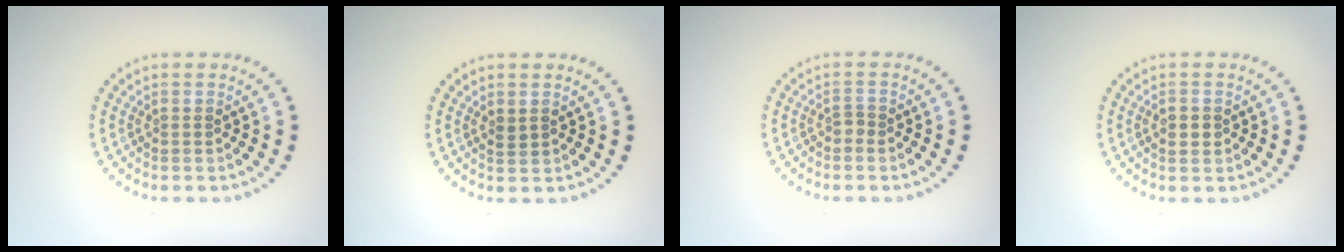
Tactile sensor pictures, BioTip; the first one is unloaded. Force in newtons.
{"total": 0.8, "press": 0.8, "slide": 0.3}
{"total": 0.9, "press": 0.6, "slide": 0.6}
{"total": 1.2, "press": 1.2, "slide": 0.1}